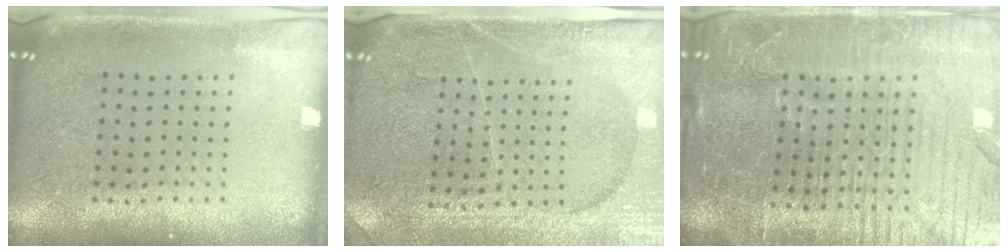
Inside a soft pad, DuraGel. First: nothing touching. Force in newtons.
{"total": 4.0, "press": 3.7, "slide": 1.3}
{"total": 5.4, "press": 4.9, "slide": 2.3}